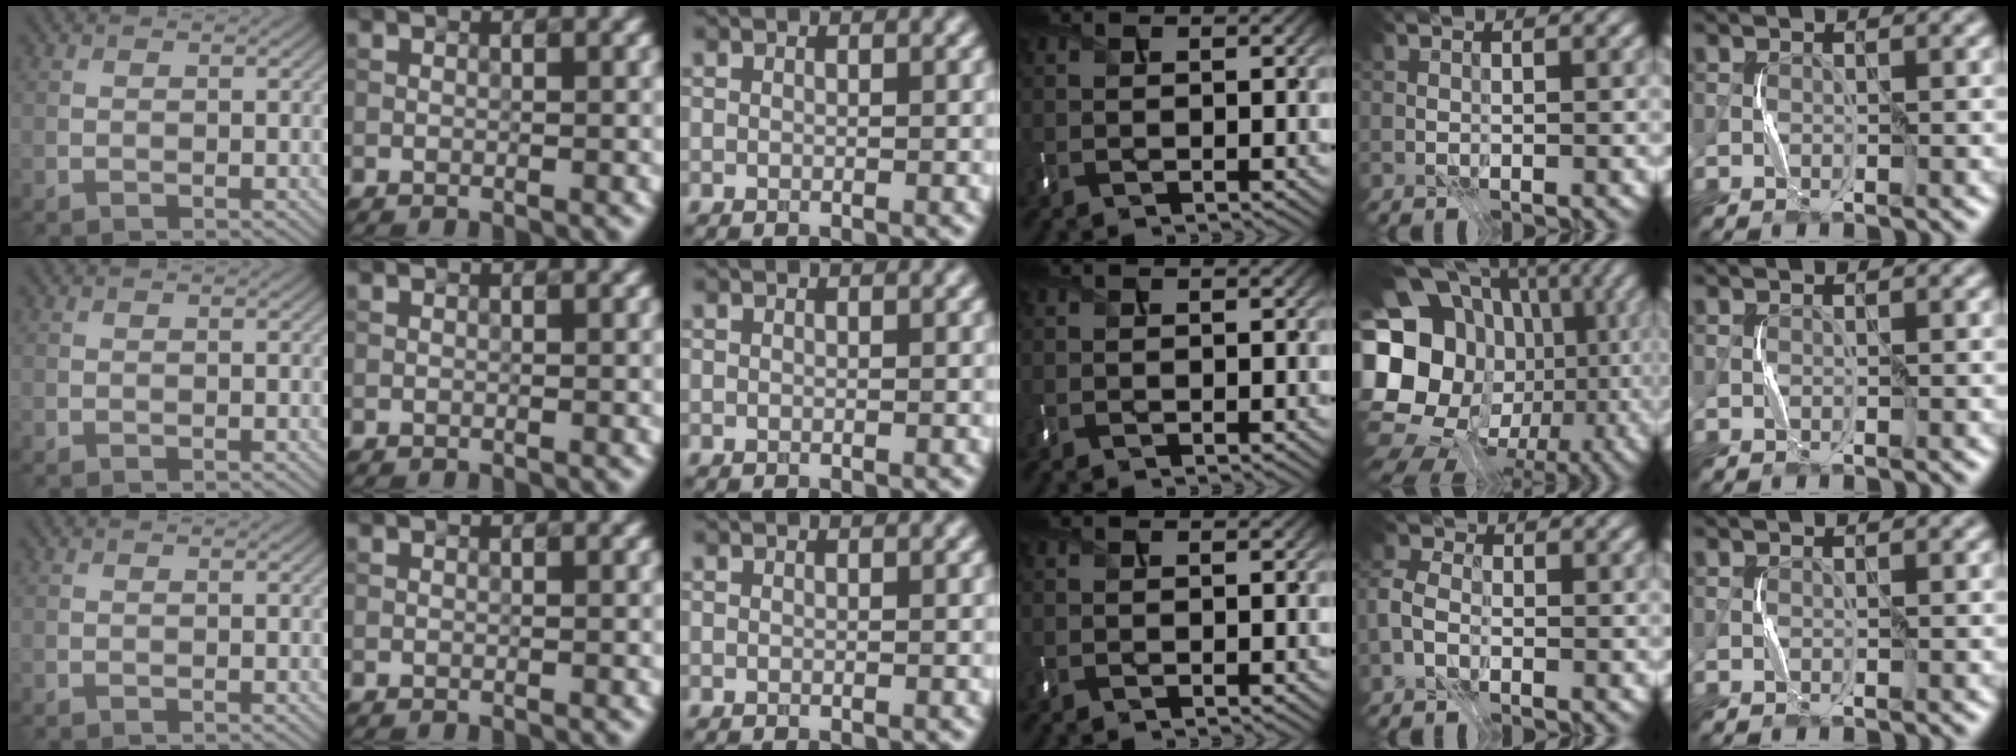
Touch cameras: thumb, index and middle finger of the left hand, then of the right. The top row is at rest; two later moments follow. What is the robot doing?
{"motion": "press", "object": "keyboard"}